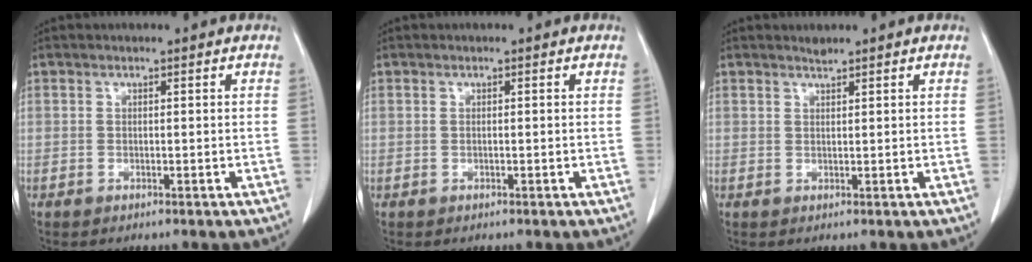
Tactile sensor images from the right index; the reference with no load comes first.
{"total": 0.0}
{"total": 0.7, "force": [0.7, -0.1, 0.0], "torque": [-0.008, 0.001, 0.015]}